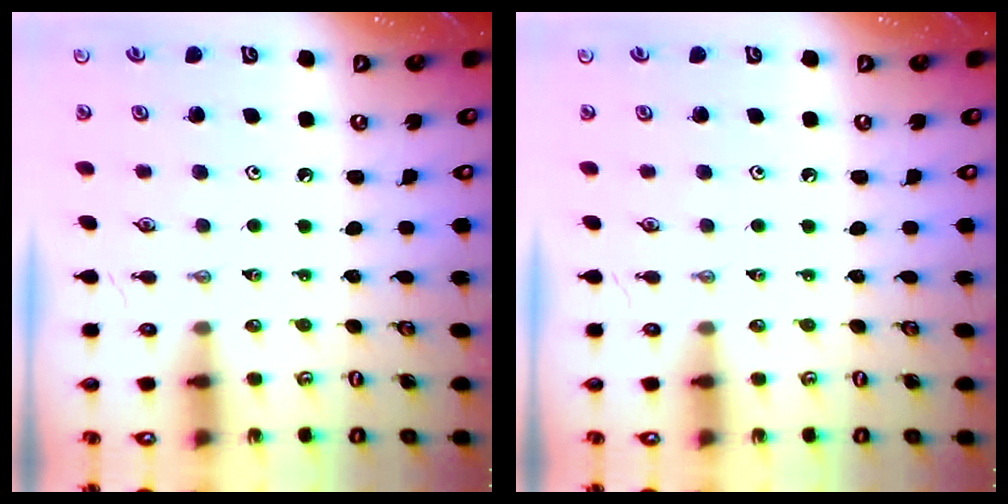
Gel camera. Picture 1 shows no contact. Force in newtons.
{"total": 0.0}